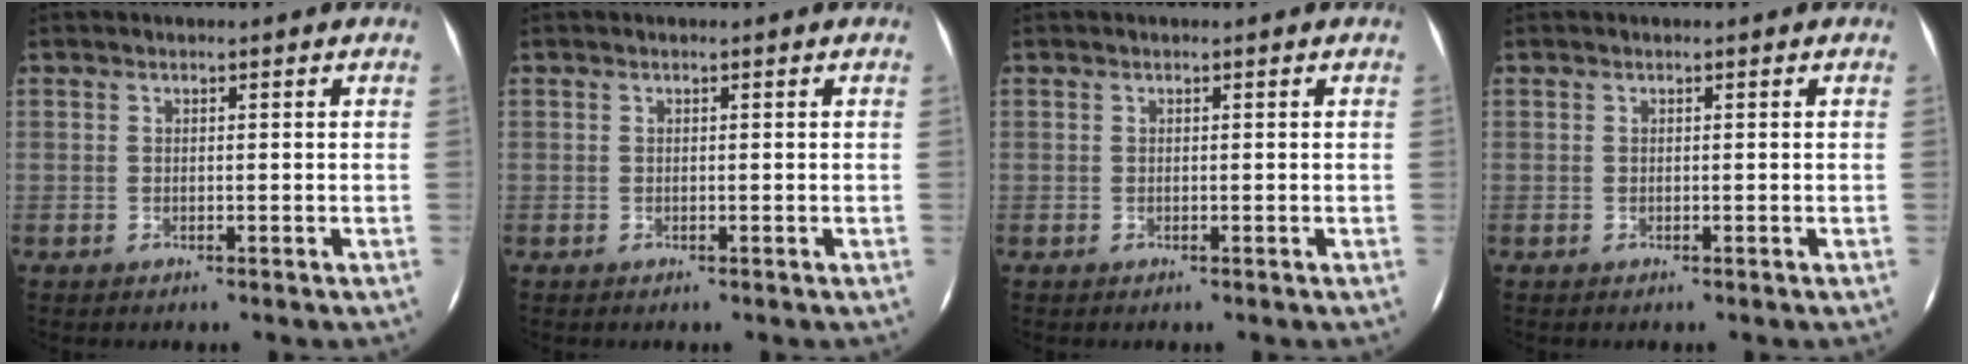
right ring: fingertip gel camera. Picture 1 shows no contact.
{"total": 0.0}
{"total": 0.0}
{"total": 0.0}